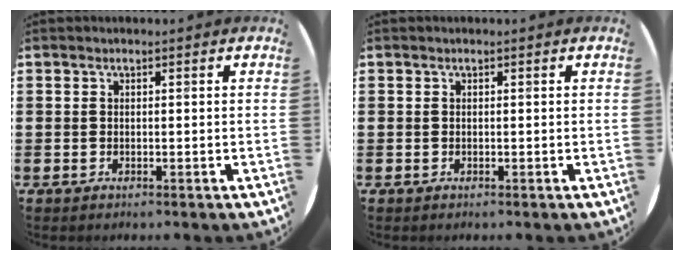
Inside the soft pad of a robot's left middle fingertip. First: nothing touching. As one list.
[{"total": 0.0}]